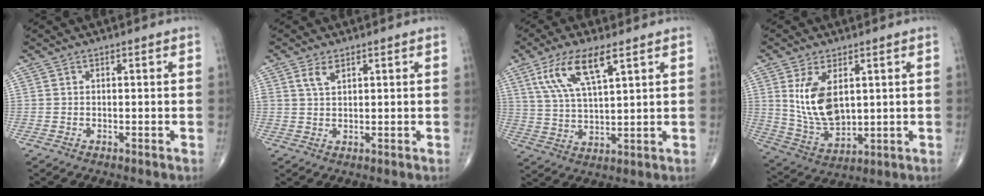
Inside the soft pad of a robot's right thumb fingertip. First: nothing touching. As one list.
[{"total": 2.8, "force": [1.6, 1.3, 1.9], "torque": [-0.036, -0.002, 0.036]}, {"total": 10.9, "force": [5.5, 3.4, 8.8], "torque": [-0.179, -0.014, 0.113]}, {"total": 11.3, "force": [2.9, 6.2, 8.9], "torque": [-0.157, -0.020, 0.070]}]